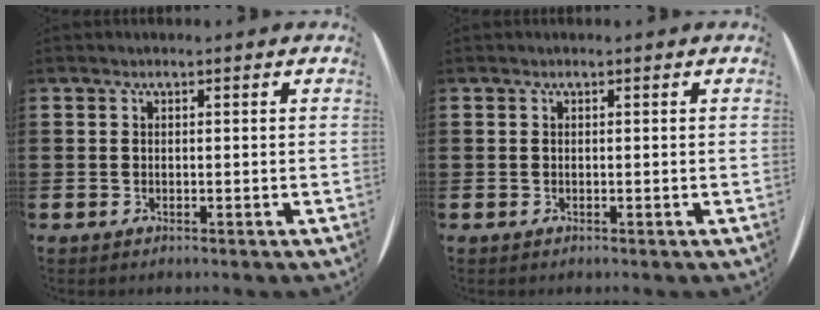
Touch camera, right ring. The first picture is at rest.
{"total": 0.0}